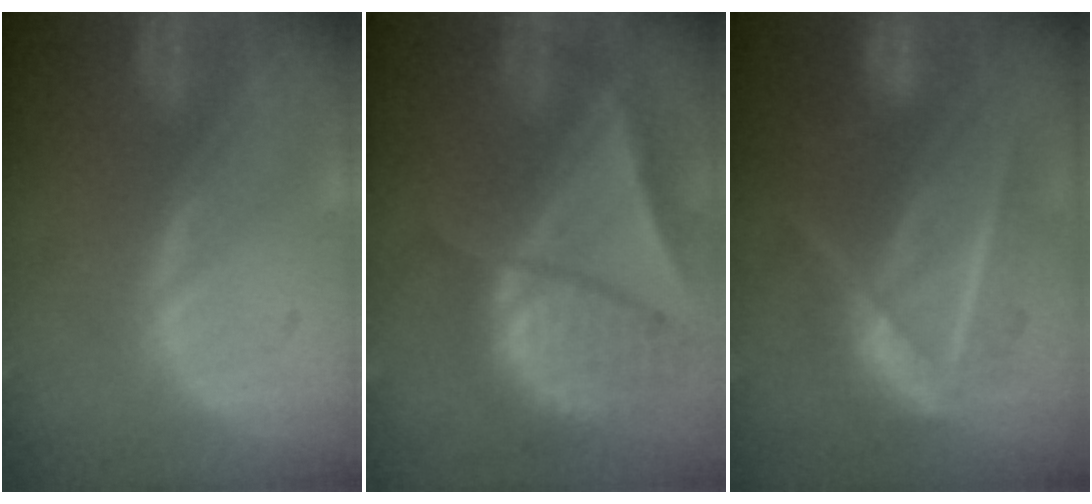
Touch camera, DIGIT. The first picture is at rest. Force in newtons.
{"total": 9.4, "press": 8.1, "slide": 4.8}
{"total": 7.1, "press": 7.1, "slide": 0.2}